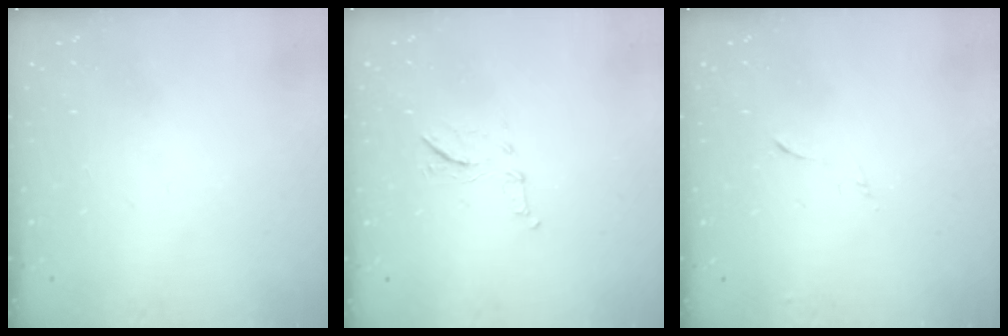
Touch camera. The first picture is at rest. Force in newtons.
{"total": 7.2, "press": 7.0, "slide": 1.5}
{"total": 5.9, "press": 5.9, "slide": 0.6}